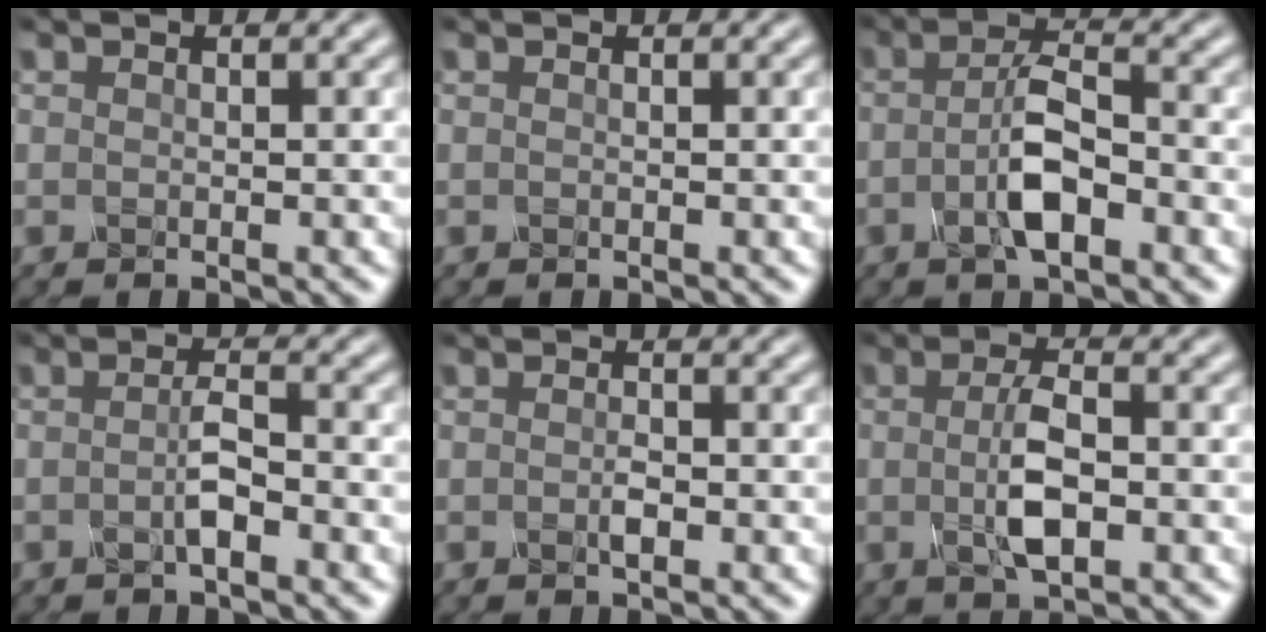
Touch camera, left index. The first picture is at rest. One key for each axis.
{"total": 0.0}
{"total": 3.8, "fx": -1.4, "fy": 1.0, "fz": 3.4, "tx": -0.070, "ty": 0.012, "tz": -0.032}
{"total": 1.7, "fx": -0.6, "fy": 0.1, "fz": 1.5, "tx": -0.032, "ty": 0.008, "tz": -0.016}
{"total": 0.6, "fx": -0.2, "fy": 0.1, "fz": 0.6, "tx": -0.016, "ty": 0.004, "tz": -0.007}
{"total": 3.4, "fx": -0.2, "fy": 1.0, "fz": 3.2, "tx": -0.068, "ty": 0.003, "tz": -0.006}